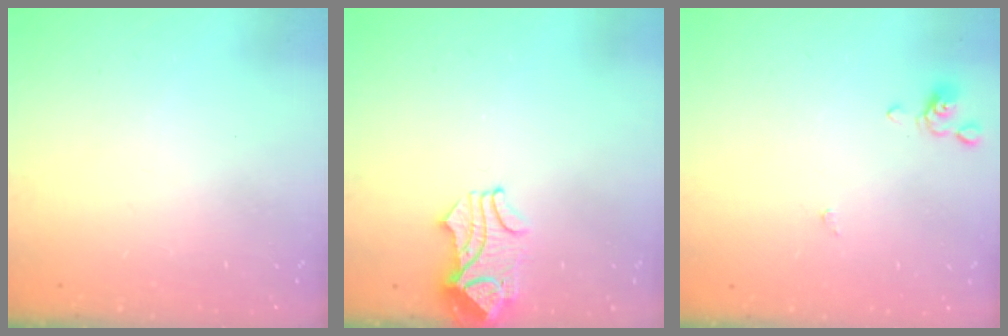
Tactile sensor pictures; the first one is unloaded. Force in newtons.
{"total": 2.9, "press": 2.9, "slide": 0.6}
{"total": 0.0}